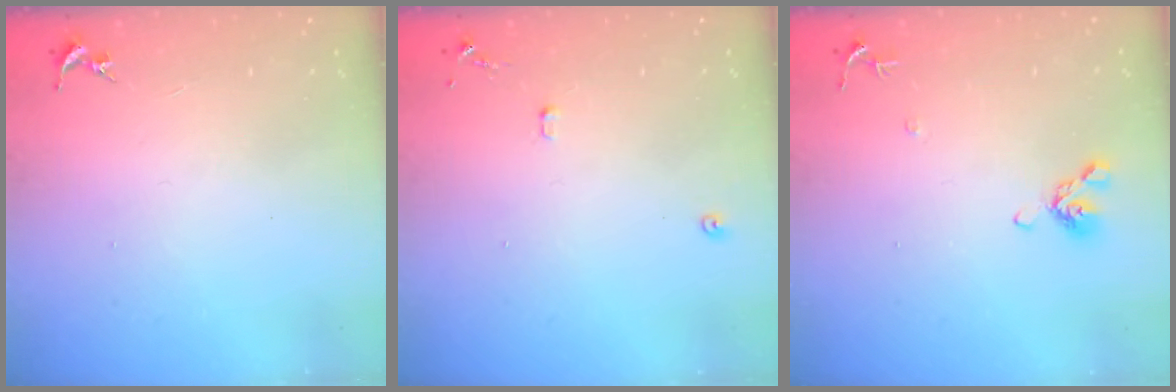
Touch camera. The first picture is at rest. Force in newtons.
{"total": 7.4, "press": 7.4, "slide": 0.8}
{"total": 8.7, "press": 8.5, "slide": 1.8}